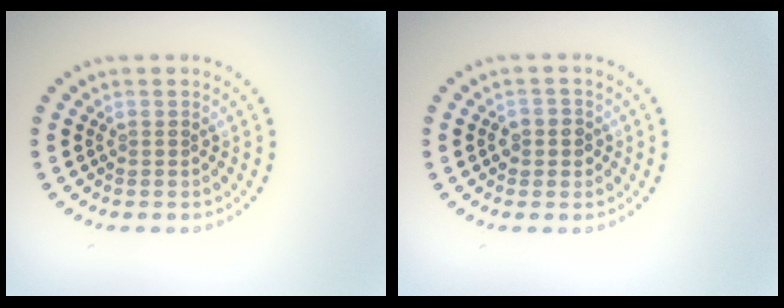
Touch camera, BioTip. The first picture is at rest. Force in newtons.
{"total": 1.7, "press": 1.6, "slide": 0.6}